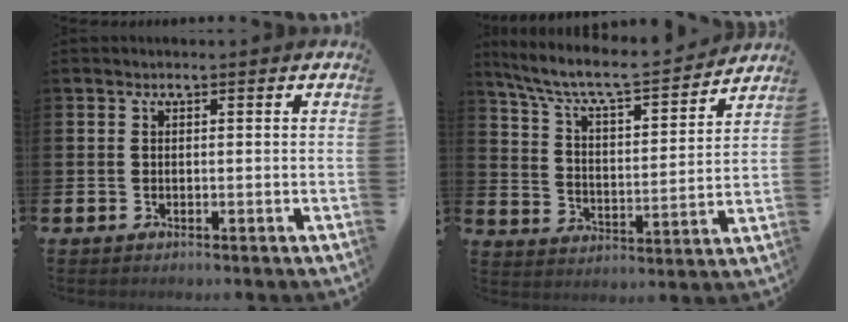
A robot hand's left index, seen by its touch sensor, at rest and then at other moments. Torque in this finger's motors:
{"motor_torque": [1.05, -1.09, 0.17, 0.21]}